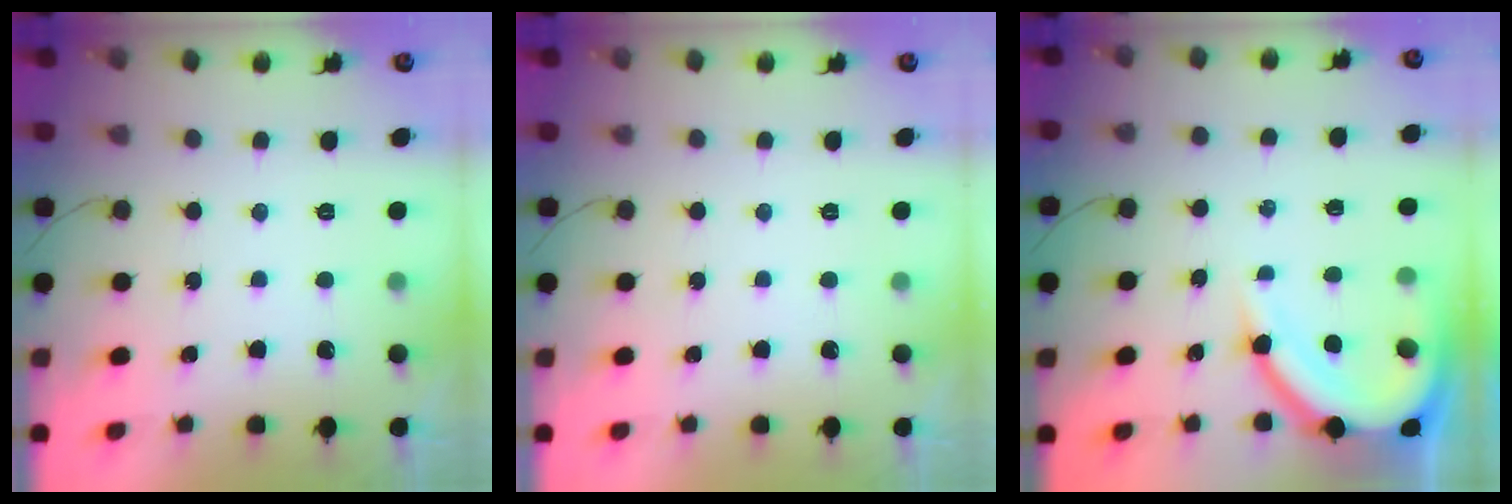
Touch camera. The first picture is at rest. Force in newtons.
{"total": 0.0}
{"total": 9.7, "press": 9.6, "slide": 1.2}